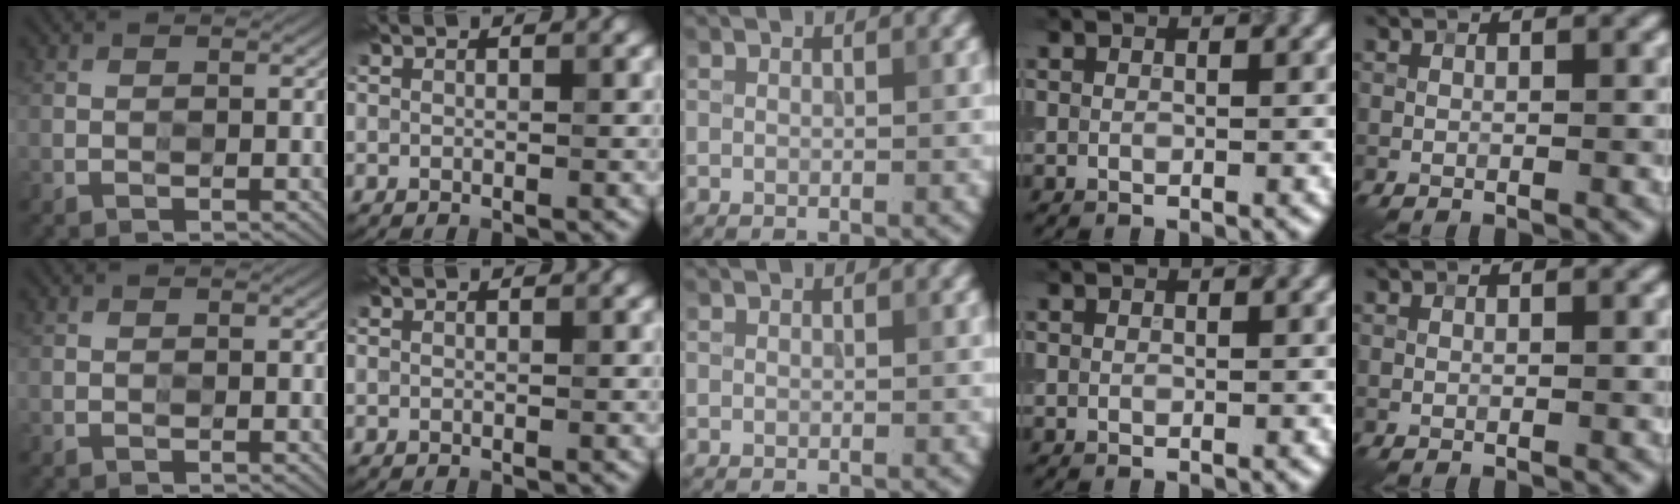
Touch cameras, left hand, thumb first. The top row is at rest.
{}